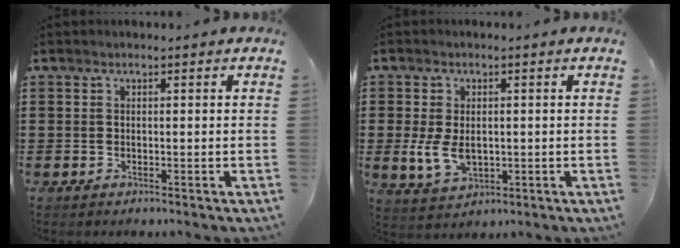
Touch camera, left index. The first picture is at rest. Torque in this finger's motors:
{"motor_torque": [1.01, -0.23, 0.47, 0.08]}